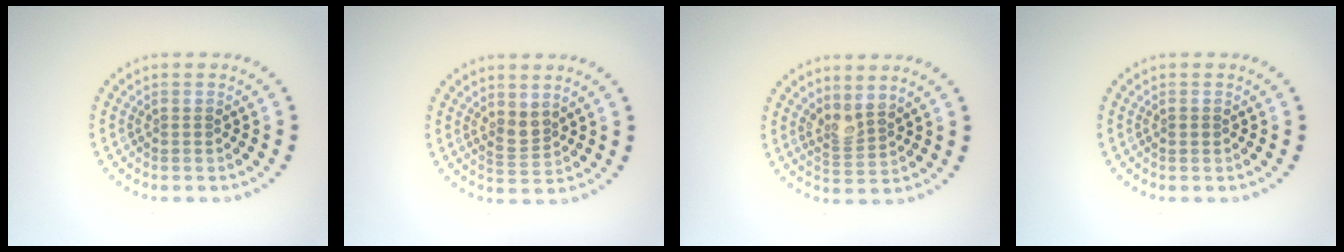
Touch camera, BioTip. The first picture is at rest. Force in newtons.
{"total": 1.8, "press": 1.5, "slide": 1.0}
{"total": 2.1, "press": 1.6, "slide": 1.4}
{"total": 0.6, "press": 0.6, "slide": 0.2}